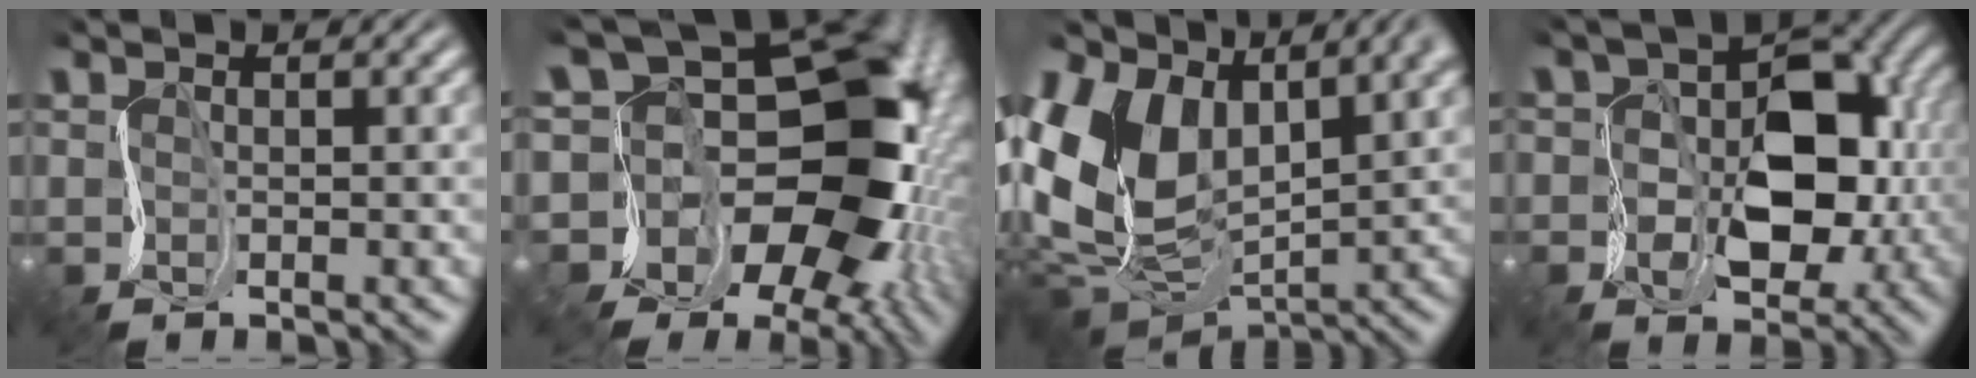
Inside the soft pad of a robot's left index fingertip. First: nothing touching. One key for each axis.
{"total": 16.2, "fx": -2.6, "fy": 12.9, "fz": 9.4, "tx": -0.103, "ty": 0.028, "tz": -0.047}
{"total": 10.0, "fx": 2.7, "fy": 6.4, "fz": 7.2, "tx": -0.182, "ty": -0.025, "tz": 0.059}
{"total": 8.2, "fx": -0.7, "fy": 5.7, "fz": 5.8, "tx": -0.095, "ty": -0.004, "tz": -0.002}